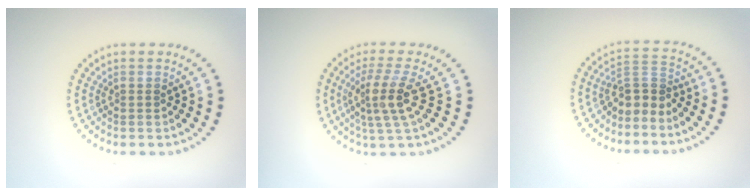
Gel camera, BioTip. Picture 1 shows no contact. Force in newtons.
{"total": 3.7, "press": 2.7, "slide": 2.5}
{"total": 2.9, "press": 2.0, "slide": 2.0}